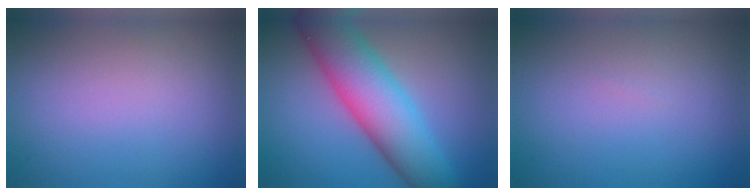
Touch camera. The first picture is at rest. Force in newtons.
{"total": 9.6, "press": 9.6, "slide": 0.3}
{"total": 0.0}